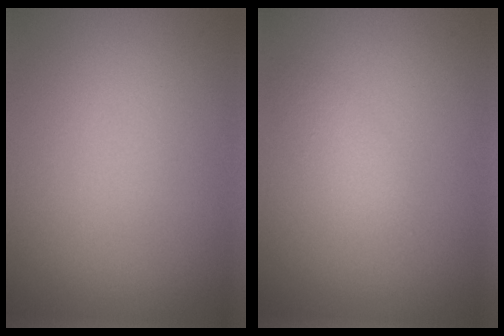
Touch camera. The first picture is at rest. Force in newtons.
{"total": 1.7, "press": 1.7, "slide": 0.0}